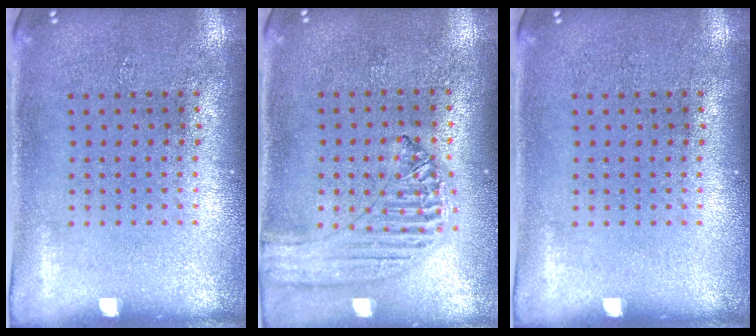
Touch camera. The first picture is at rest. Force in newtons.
{"total": 1.3, "press": 1.3, "slide": 0.1}
{"total": 0.0}